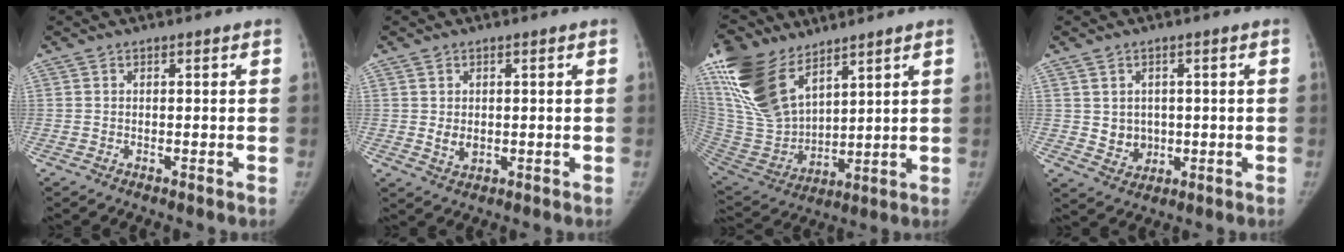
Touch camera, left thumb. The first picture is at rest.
{"total": 2.4, "force": [0.0, 1.8, 1.6], "torque": [-0.022, -0.014, 0.007]}
{"total": 21.1, "force": [12.9, 10.8, 12.7], "torque": [-0.268, -0.045, 0.264]}
{"total": 4.4, "force": [0.2, 3.9, 1.9], "torque": [-0.010, -0.011, 0.014]}